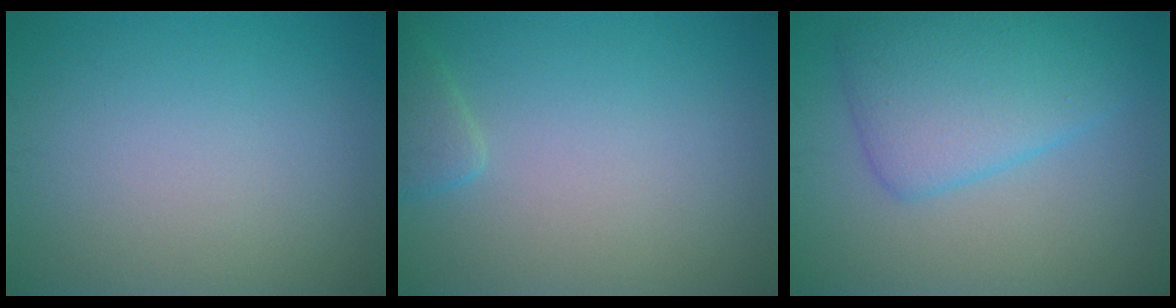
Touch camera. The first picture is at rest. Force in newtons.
{"total": 1.5, "press": 1.5, "slide": 0.1}
{"total": 6.1, "press": 6.1, "slide": 0.2}